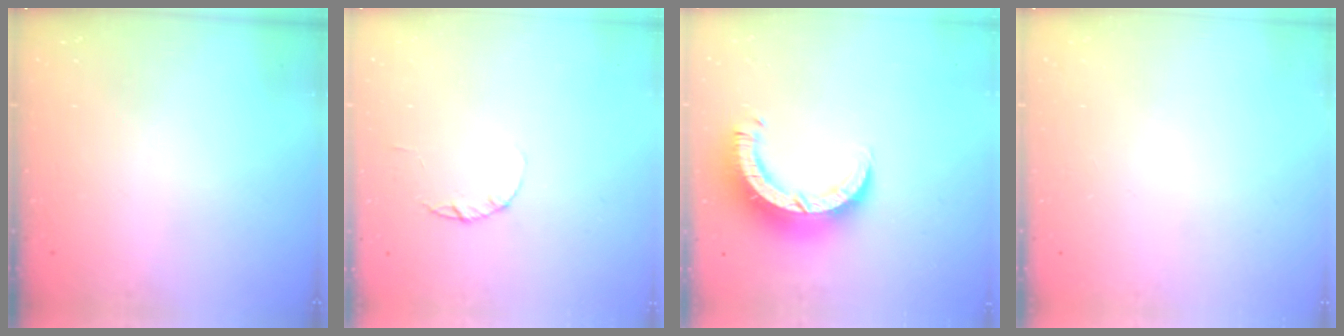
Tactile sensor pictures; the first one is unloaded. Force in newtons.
{"total": 2.2, "press": 2.2, "slide": 0.4}
{"total": 10.0, "press": 9.9, "slide": 1.2}
{"total": 0.0}